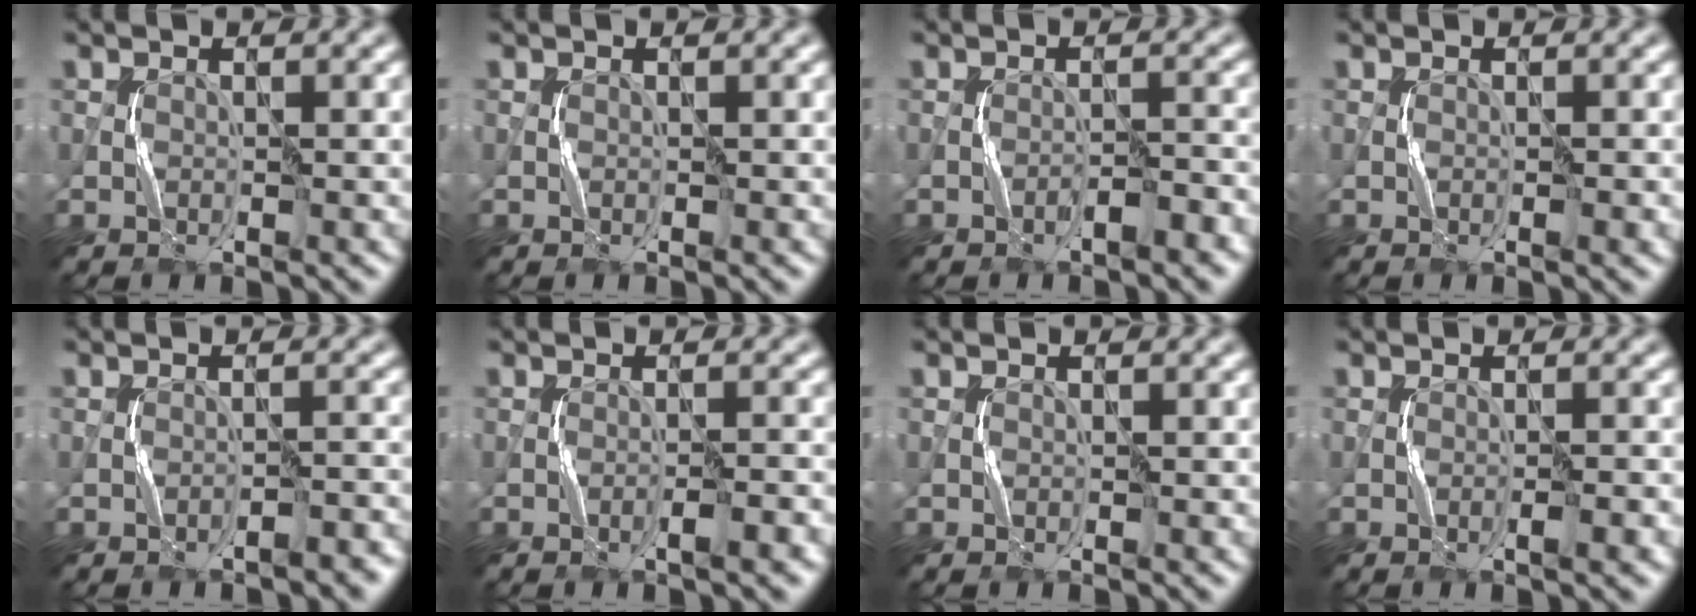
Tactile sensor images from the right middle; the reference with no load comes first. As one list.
[{"total": 0.0}, {"total": 1.7, "force": [-1.2, 0.3, 1.2], "torque": [-0.016, 0.010, -0.021]}, {"total": 0.7, "force": [-0.2, 0.1, 0.6], "torque": [-0.008, 0.000, -0.003]}, {"total": 1.7, "force": [-1.4, 0.3, 1.0], "torque": [-0.010, 0.011, -0.020]}, {"total": 2.0, "force": [-0.9, 0.3, 1.7], "torque": [-0.022, 0.009, -0.017]}, {"total": 0.0}, {"total": 1.6, "force": [-0.6, 0.2, 1.4], "torque": [-0.019, 0.004, -0.010]}]